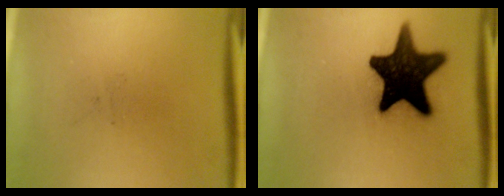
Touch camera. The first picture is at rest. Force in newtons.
{"total": 18.4}